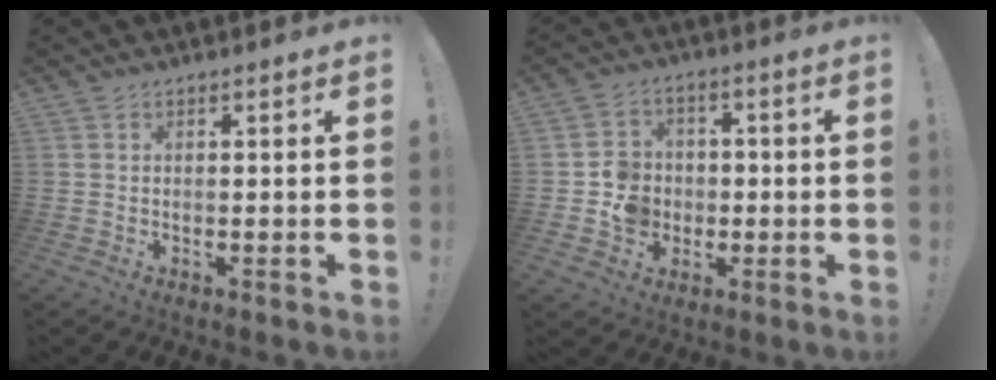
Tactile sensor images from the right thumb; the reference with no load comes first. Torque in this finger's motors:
{"motor_torque": [0.08, 0.02, 0.46, -0.24, 0.01]}